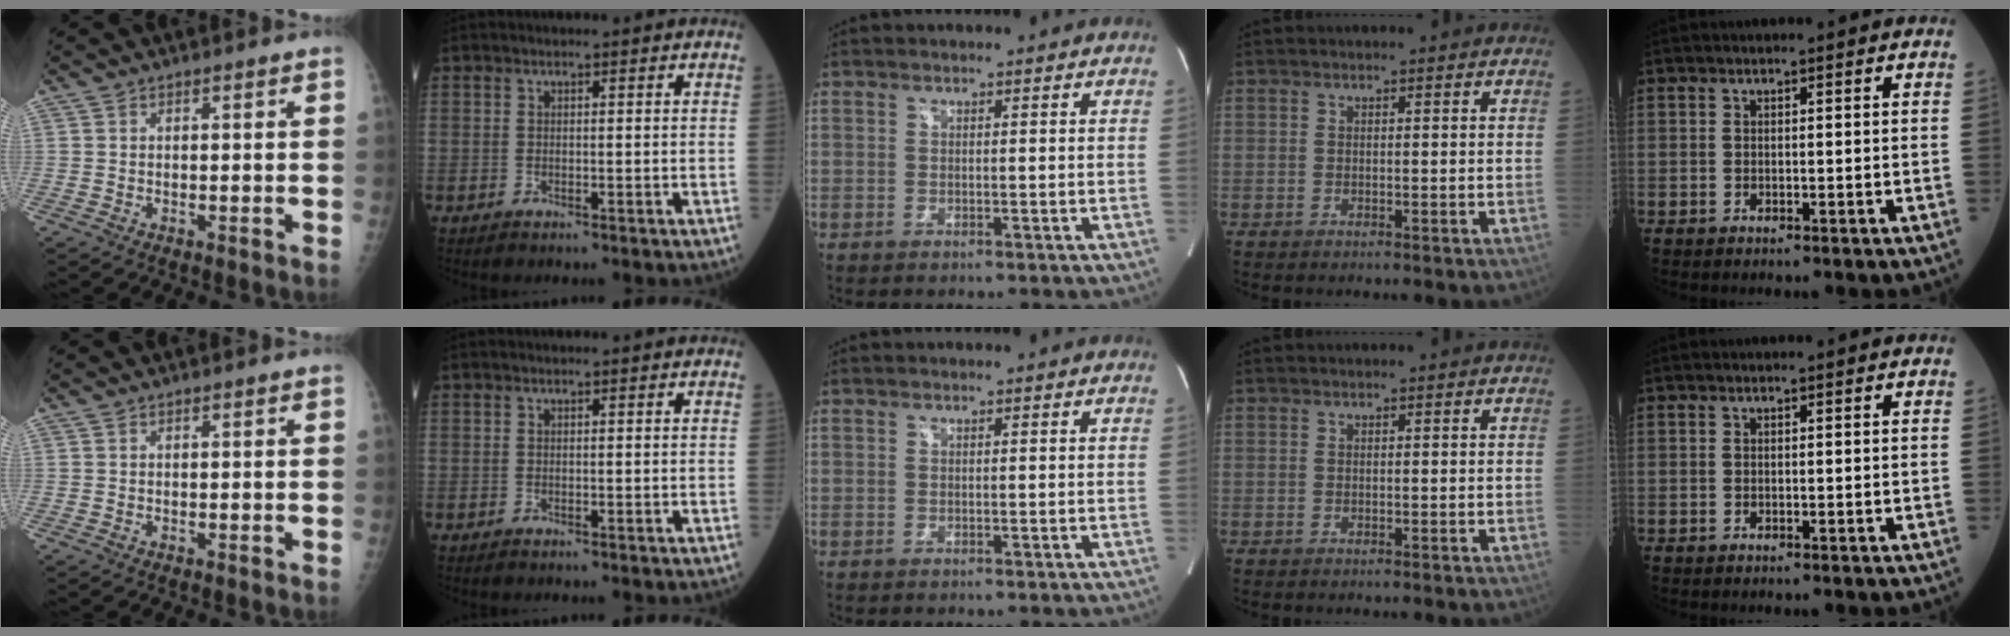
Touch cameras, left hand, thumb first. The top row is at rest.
{}